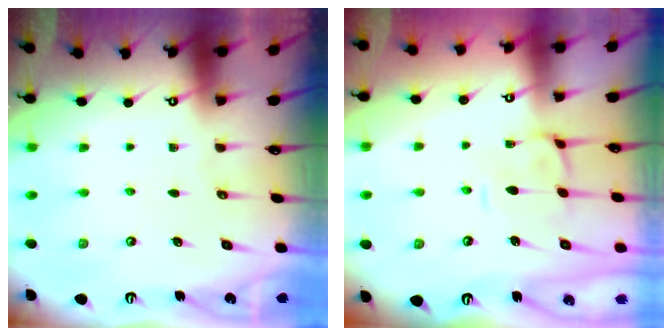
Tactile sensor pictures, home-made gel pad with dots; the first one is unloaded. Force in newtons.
{"total": 1.4, "press": 1.1, "slide": 0.9}